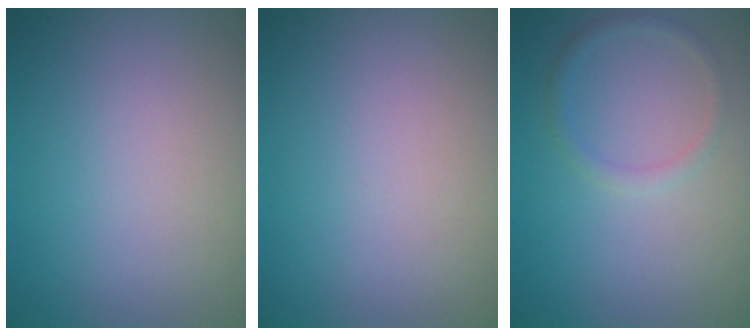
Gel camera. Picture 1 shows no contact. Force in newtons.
{"total": 0.0}
{"total": 1.2, "press": 1.2, "slide": 0.2}